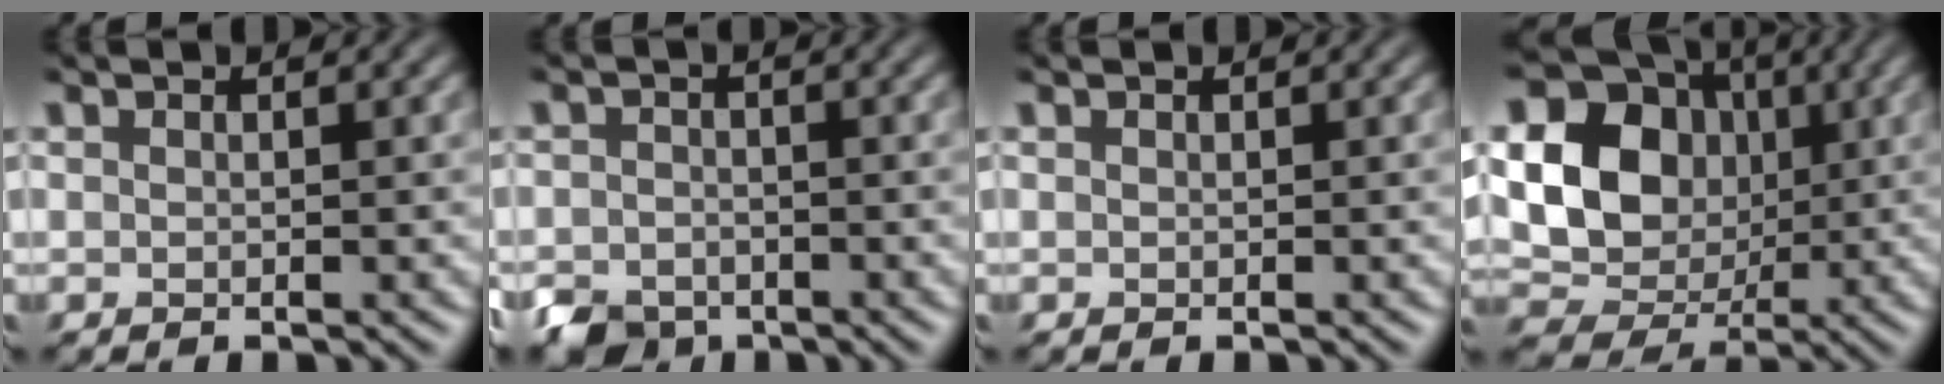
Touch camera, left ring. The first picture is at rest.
{"total": 2.8, "force": [-2.0, 1.9, 0.4], "torque": [-0.010, -0.008, -0.044]}
{"total": 0.0}
{"total": 13.9, "force": [0.7, 11.4, 8.0], "torque": [-0.158, 0.019, -0.006]}